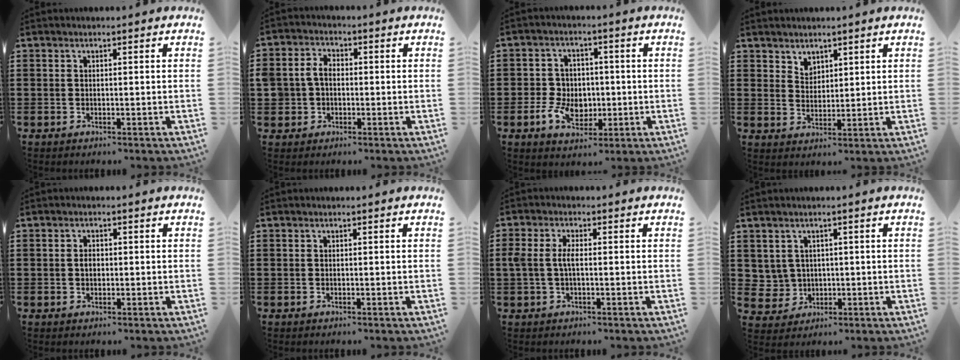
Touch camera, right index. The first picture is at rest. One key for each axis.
{"total": 3.6, "fx": -0.2, "fy": 3.1, "fz": 1.8, "tx": -0.052, "ty": 0.009, "tz": -0.009}
{"total": 6.2, "fx": -1.2, "fy": 4.9, "fz": 3.6, "tx": -0.086, "ty": 0.011, "tz": -0.023}
{"total": 3.0, "fx": 2.4, "fy": 1.7, "fz": -0.1, "tx": -0.007, "ty": 0.002, "tz": 0.047}
{"total": 1.6, "fx": -0.1, "fy": 1.1, "fz": 1.2, "tx": -0.024, "ty": 0.007, "tz": -0.004}
{"total": 0.0}
{"total": 3.1, "fx": -0.2, "fy": 1.3, "fz": 2.8, "tx": -0.074, "ty": -0.004, "tz": -0.011}
{"total": 3.1, "fx": 1.1, "fy": 2.9, "fz": 0.4, "tx": -0.024, "ty": 0.005, "tz": 0.021}